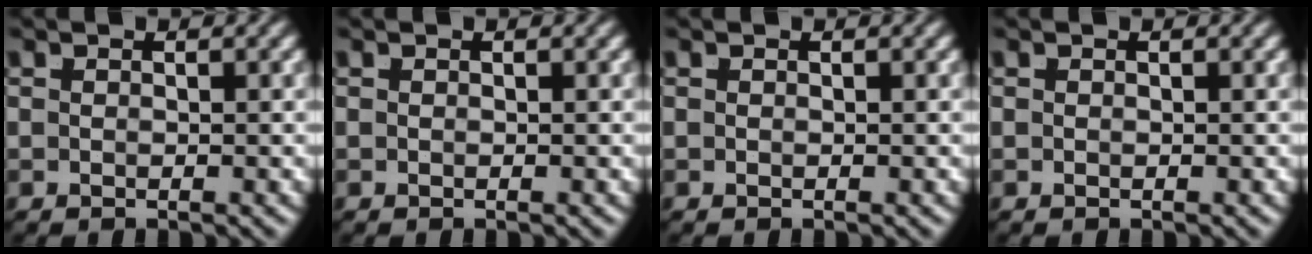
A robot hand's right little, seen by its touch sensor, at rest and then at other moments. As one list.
[{"total": 0.0}, {"total": 0.0}, {"total": 0.0}]